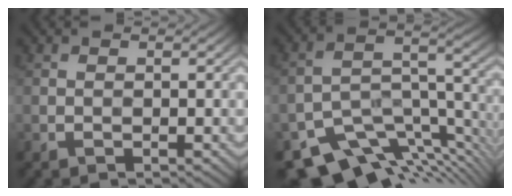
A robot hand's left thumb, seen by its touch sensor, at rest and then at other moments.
{"total": 12.1, "force": [-9.0, 5.1, 6.3], "torque": [-0.111, -0.022, -0.138]}